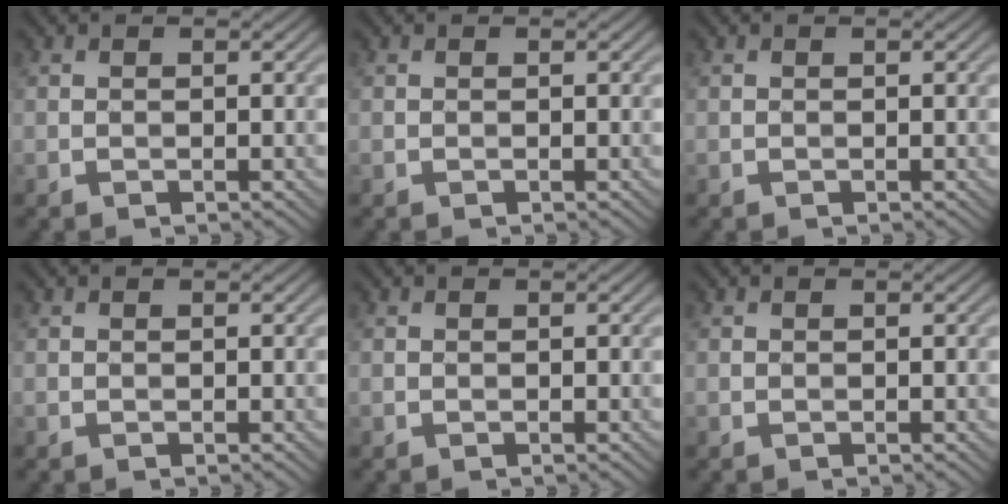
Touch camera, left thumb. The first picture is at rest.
{"total": 0.0}
{"total": 0.0}
{"total": 0.0}
{"total": 0.0}
{"total": 0.0}